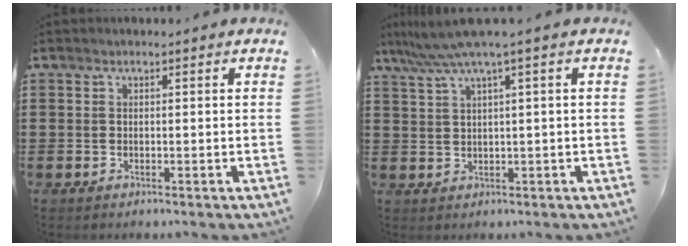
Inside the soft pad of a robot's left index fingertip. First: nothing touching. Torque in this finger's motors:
{"motor_torque": [1.08, -1.06, 0.54, 0.19]}